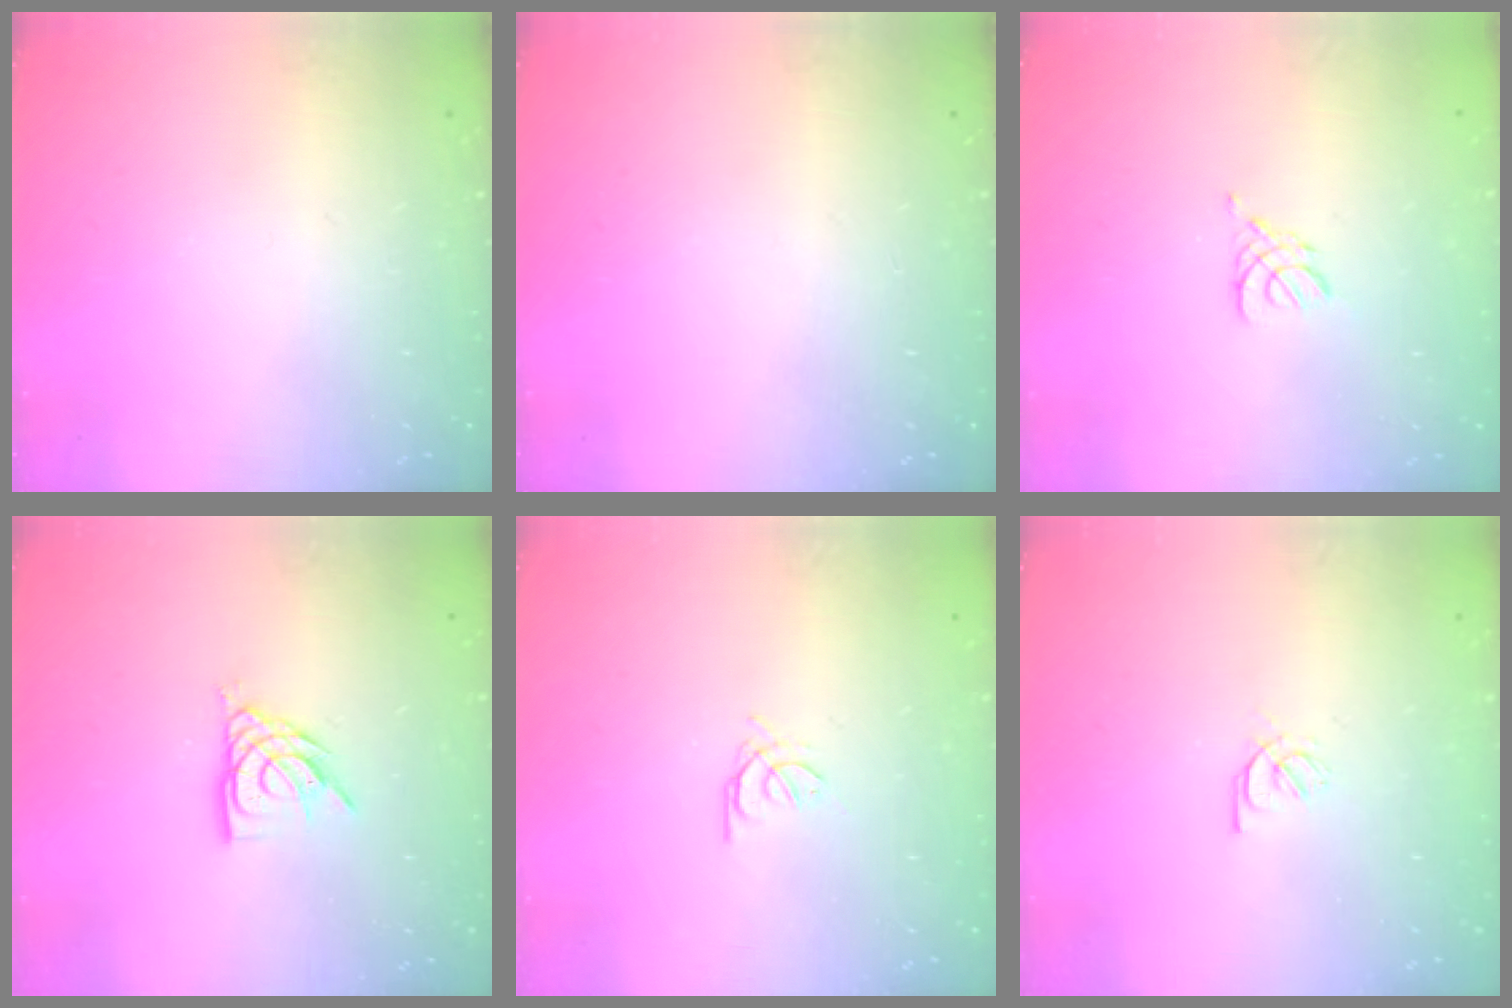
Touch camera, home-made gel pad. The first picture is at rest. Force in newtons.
{"total": 0.0}
{"total": 2.9, "press": 2.8, "slide": 0.6}
{"total": 7.9, "press": 7.8, "slide": 0.6}
{"total": 1.4, "press": 1.3, "slide": 0.3}
{"total": 2.1, "press": 2.1, "slide": 0.2}